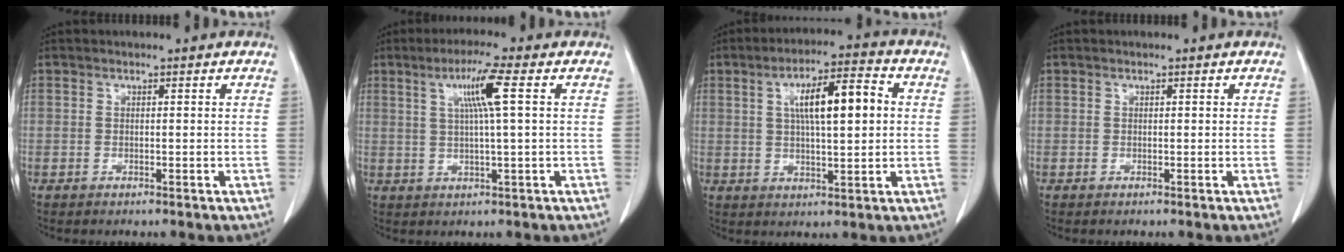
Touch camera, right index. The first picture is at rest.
{"total": 6.6, "force": [2.0, -0.7, 6.2], "torque": [-0.111, 0.005, 0.037]}
{"total": 10.3, "force": [2.1, 2.3, 9.8], "torque": [-0.165, 0.020, 0.032]}
{"total": 0.0}